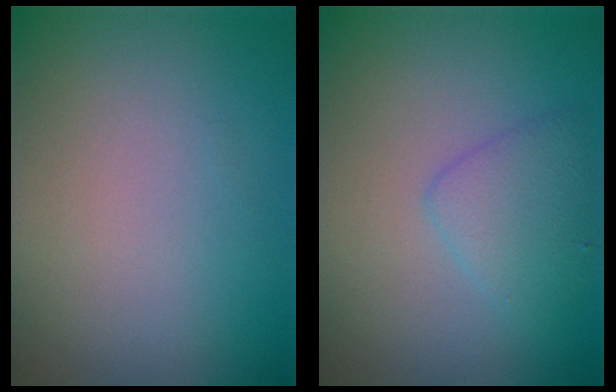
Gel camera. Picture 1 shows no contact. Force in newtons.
{"total": 2.5, "press": 2.5, "slide": 0.1}